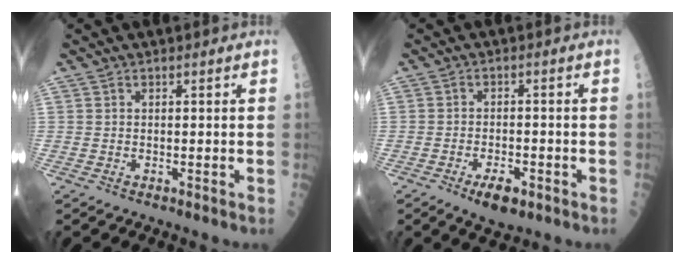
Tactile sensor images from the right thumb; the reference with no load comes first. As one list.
[{"total": 5.1, "force": [-2.6, 2.2, 3.8], "torque": [-0.053, 0.006, -0.037]}]